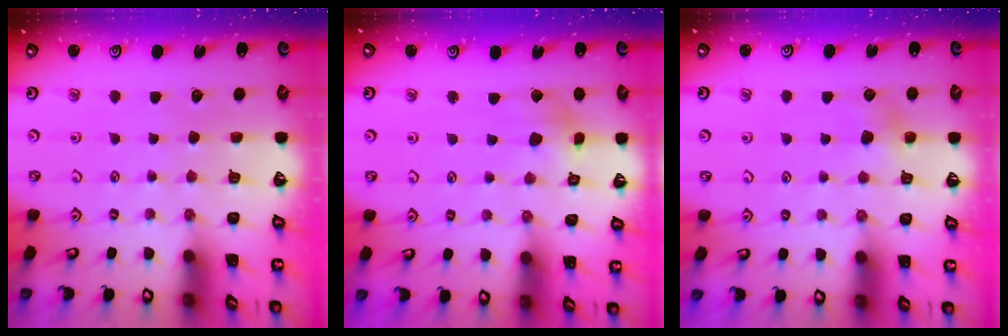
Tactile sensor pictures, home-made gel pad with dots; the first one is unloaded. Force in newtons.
{"total": 5.4, "press": 5.3, "slide": 0.7}
{"total": 5.9, "press": 5.8, "slide": 0.4}